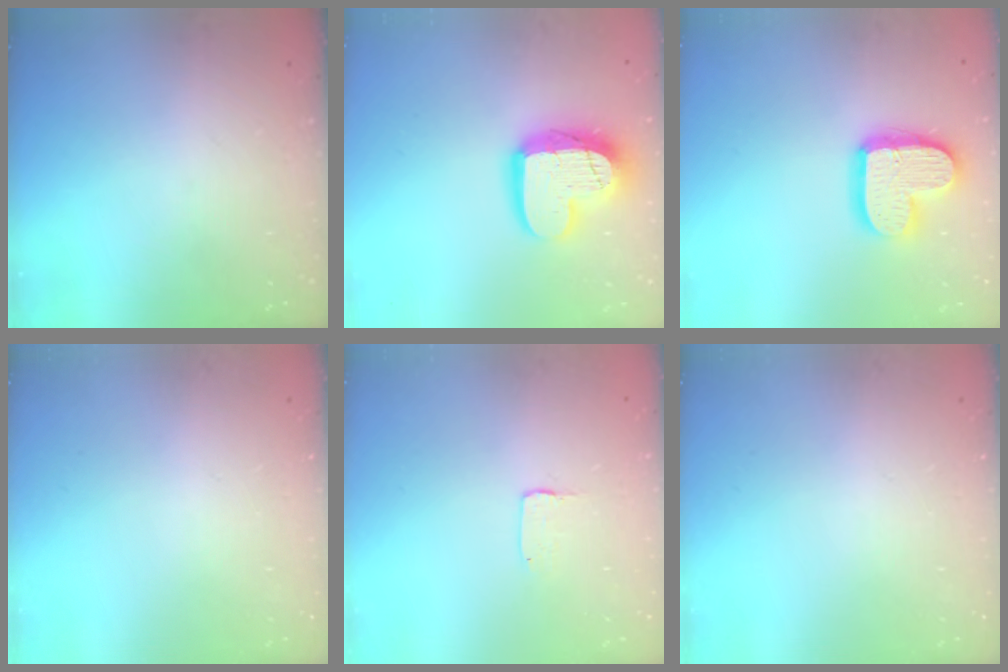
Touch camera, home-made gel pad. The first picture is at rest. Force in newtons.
{"total": 17.3, "press": 17.3, "slide": 1.7}
{"total": 16.1, "press": 16.1, "slide": 1.3}
{"total": 0.0}
{"total": 1.3, "press": 1.2, "slide": 0.1}
{"total": 0.0}